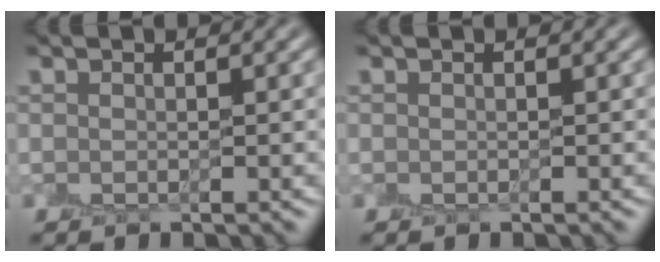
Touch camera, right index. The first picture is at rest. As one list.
[{"total": 0.0}]